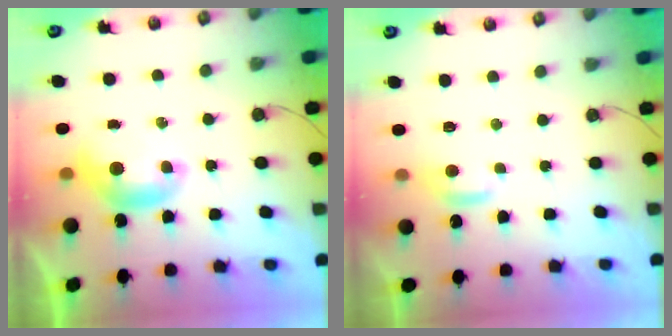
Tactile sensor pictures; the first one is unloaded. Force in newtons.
{"total": 2.4, "press": 2.3, "slide": 0.4}